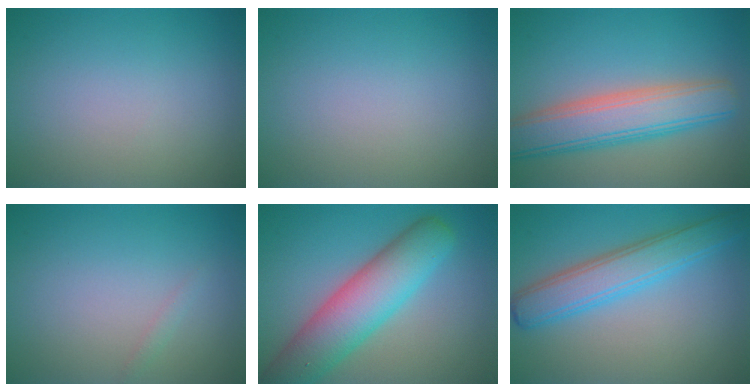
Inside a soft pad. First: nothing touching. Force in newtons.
{"total": 0.0}
{"total": 7.0, "press": 7.0, "slide": 0.6}
{"total": 0.5, "press": 0.5, "slide": 0.0}
{"total": 8.2, "press": 8.2, "slide": 0.6}
{"total": 4.9, "press": 4.9, "slide": 0.2}